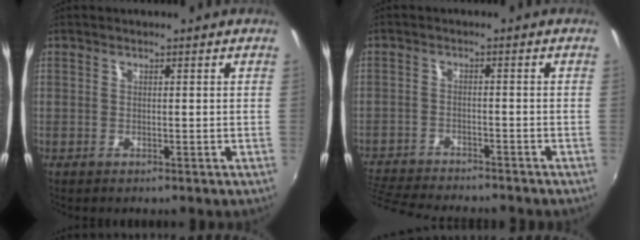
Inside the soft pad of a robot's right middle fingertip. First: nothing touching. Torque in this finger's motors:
{"motor_torque": [1.08, -1.06, 0.43, 0.11]}